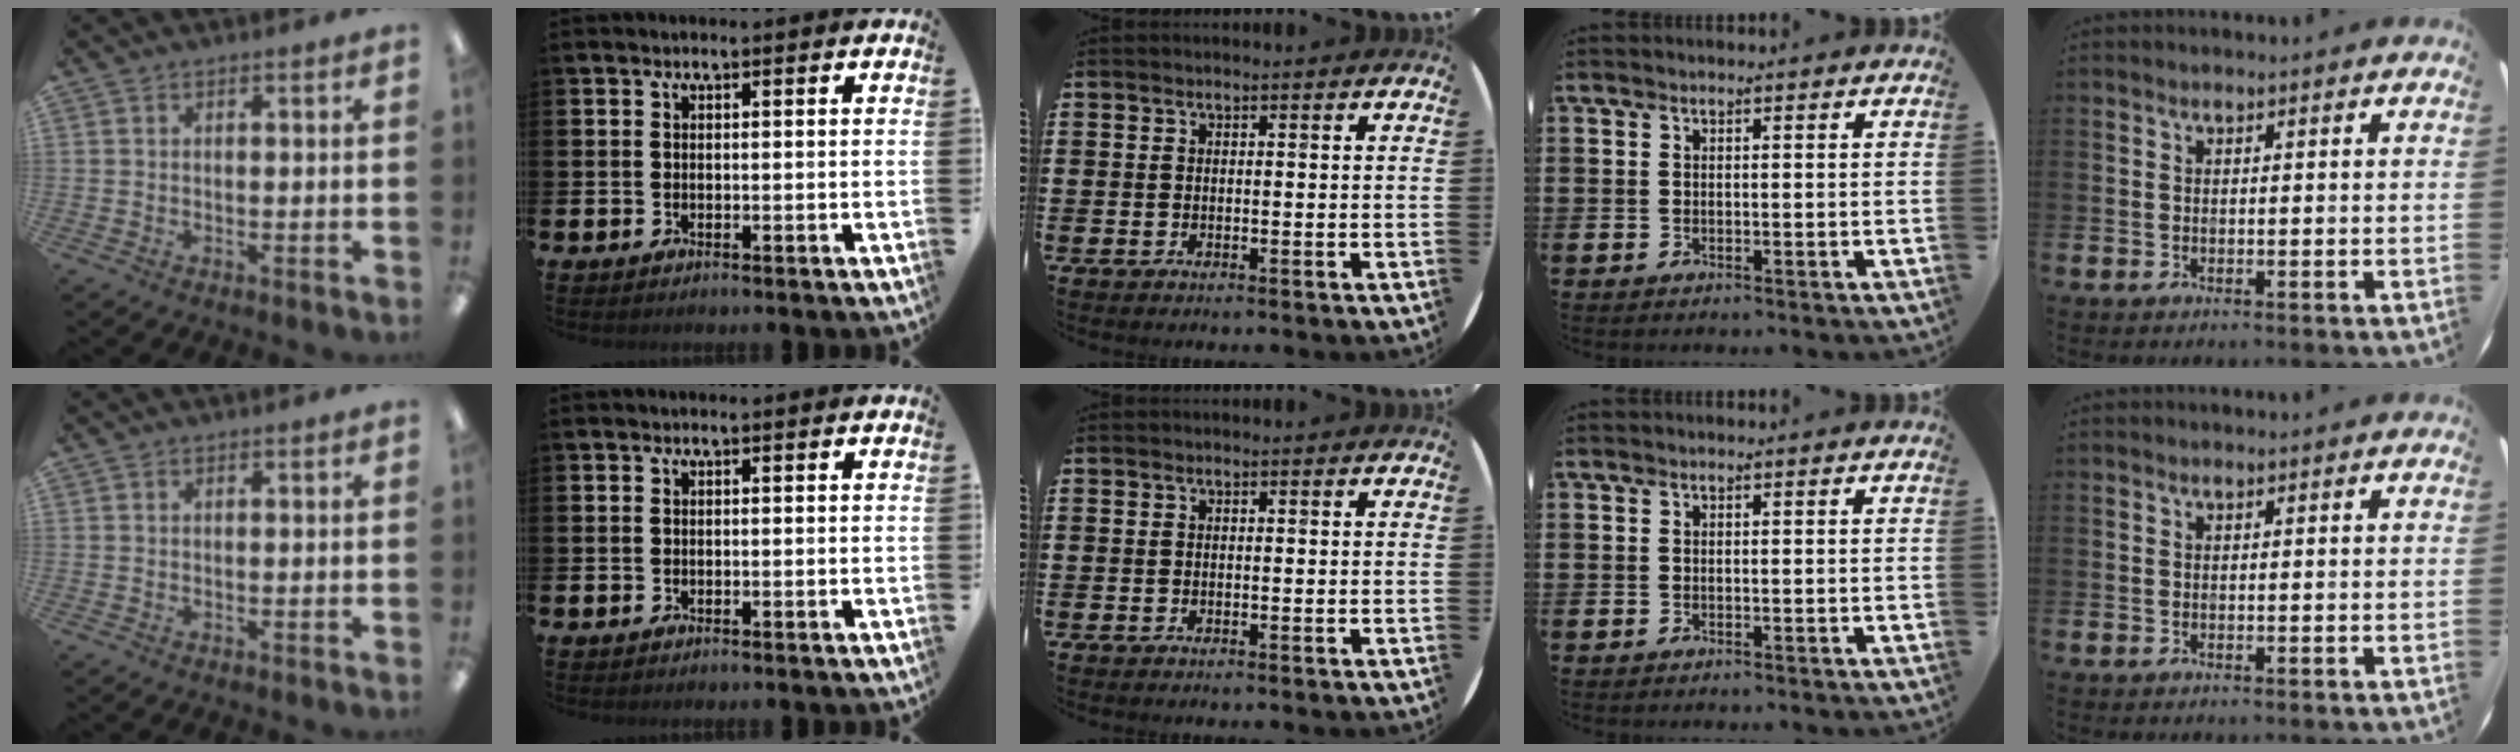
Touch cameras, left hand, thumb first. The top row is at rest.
{}